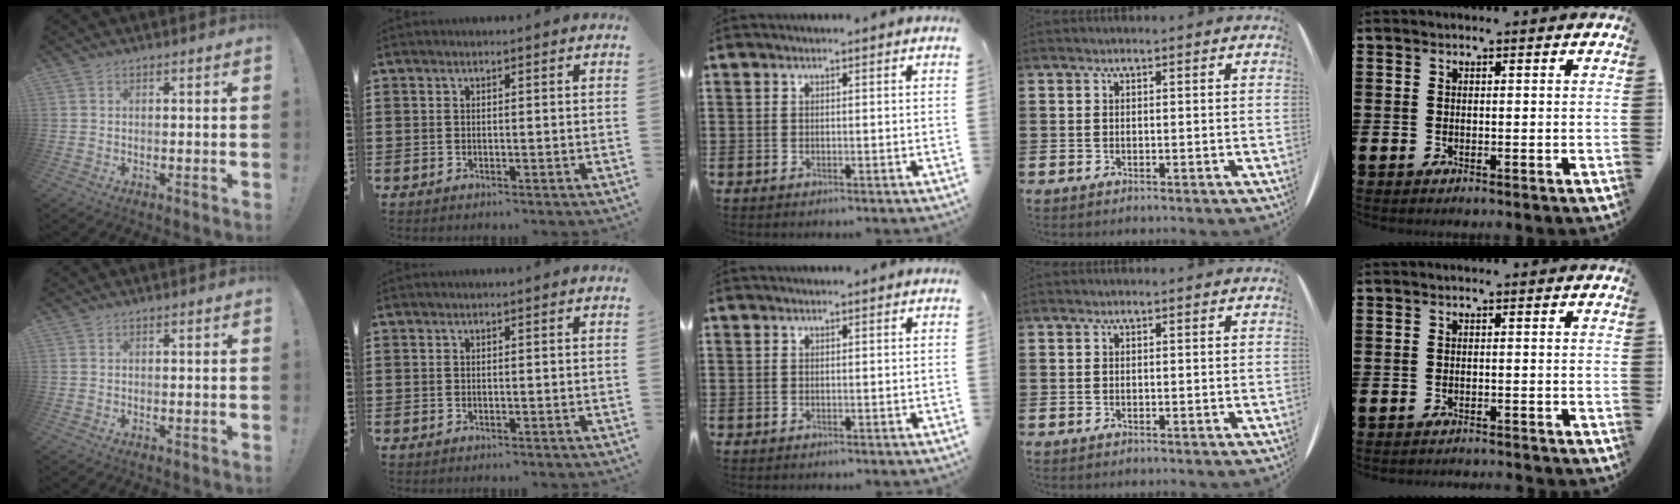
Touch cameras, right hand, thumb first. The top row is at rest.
{"little": {"total": 0.5, "force": [-0.5, 0.0, 0.0], "torque": [-0.002, 0.003, -0.011]}}